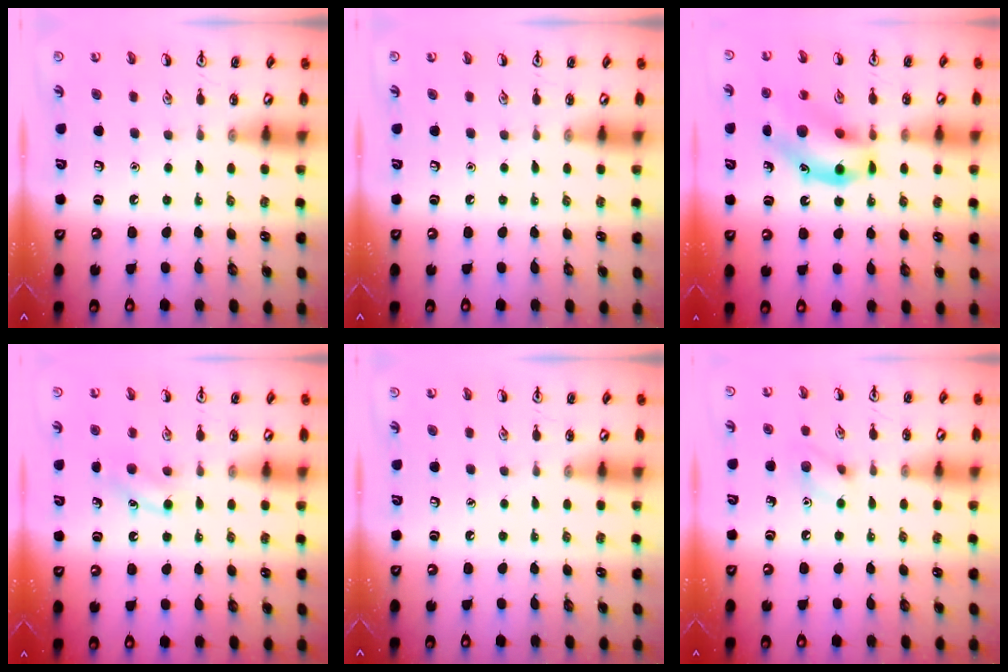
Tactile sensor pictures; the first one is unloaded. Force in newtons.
{"total": 0.0}
{"total": 14.9, "press": 14.5, "slide": 3.2}
{"total": 4.7, "press": 4.5, "slide": 1.4}
{"total": 0.0}
{"total": 6.6, "press": 6.6, "slide": 0.9}